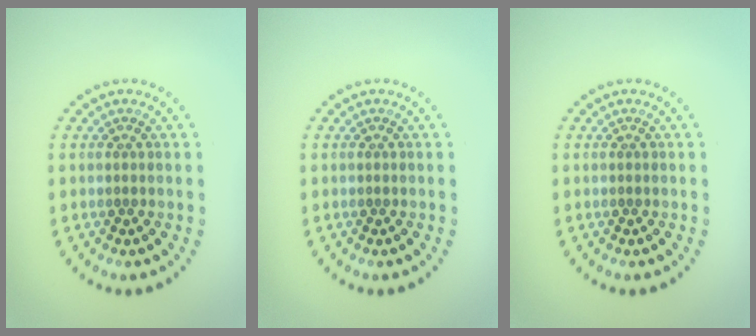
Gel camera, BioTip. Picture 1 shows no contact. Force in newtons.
{"total": 0.0}
{"total": 0.0}